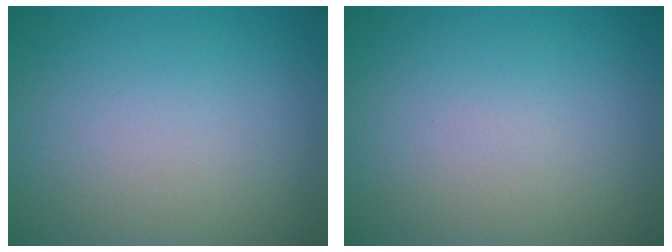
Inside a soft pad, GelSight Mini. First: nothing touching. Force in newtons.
{"total": 0.0}